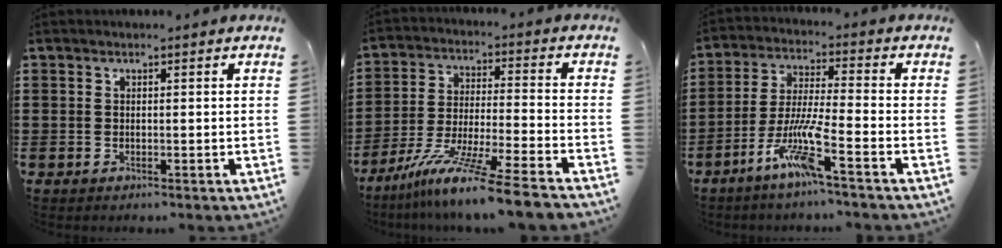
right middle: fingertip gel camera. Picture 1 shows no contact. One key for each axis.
{"total": 11.4, "fx": -9.6, "fy": -1.0, "fz": 6.1, "tx": -0.108, "ty": 0.005, "tz": -0.189}
{"total": 8.6, "fx": -5.3, "fy": 0.6, "fz": 6.8, "tx": -0.144, "ty": -0.004, "tz": -0.104}